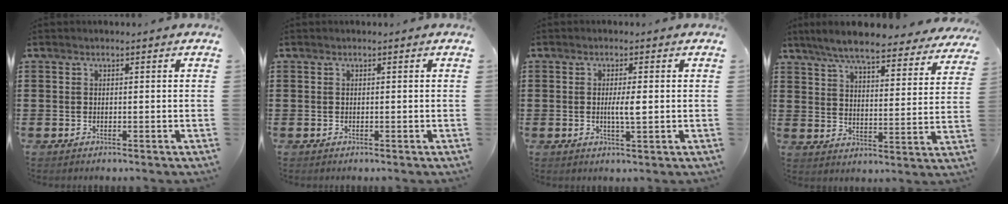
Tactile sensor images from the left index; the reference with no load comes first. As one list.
[{"total": 0.0}, {"total": 3.0, "force": [0.1, 0.4, 3.0], "torque": [-0.055, -0.005, 0.000]}, {"total": 7.6, "force": [6.9, 0.4, 3.2], "torque": [-0.090, -0.037, 0.119]}]